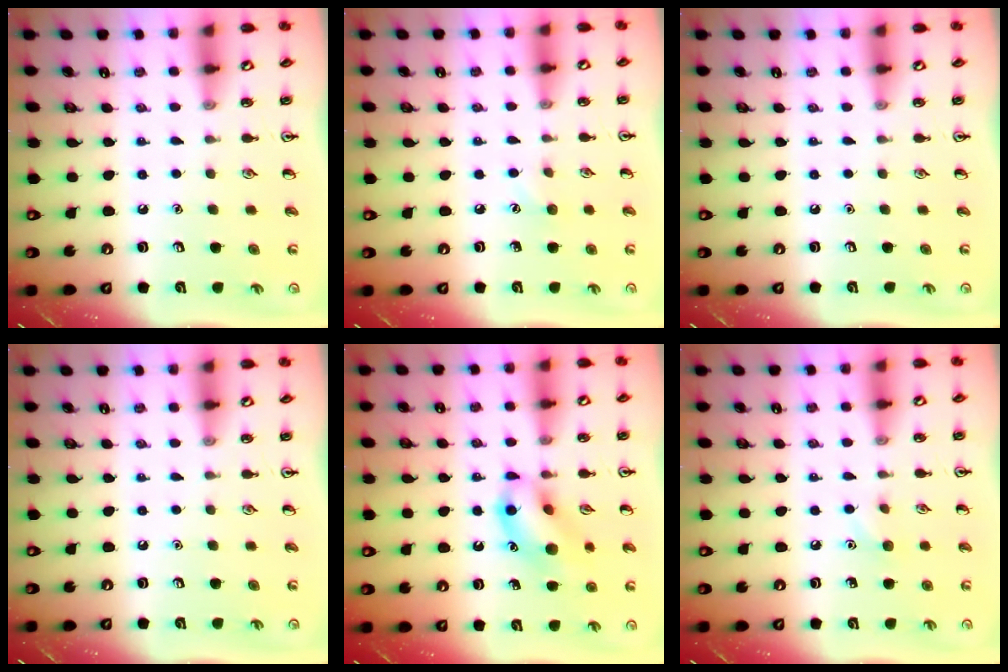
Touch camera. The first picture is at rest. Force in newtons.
{"total": 4.0, "press": 3.8, "slide": 1.3}
{"total": 0.0}
{"total": 0.0}
{"total": 11.7, "press": 11.6, "slide": 1.6}
{"total": 5.5, "press": 5.2, "slide": 1.7}